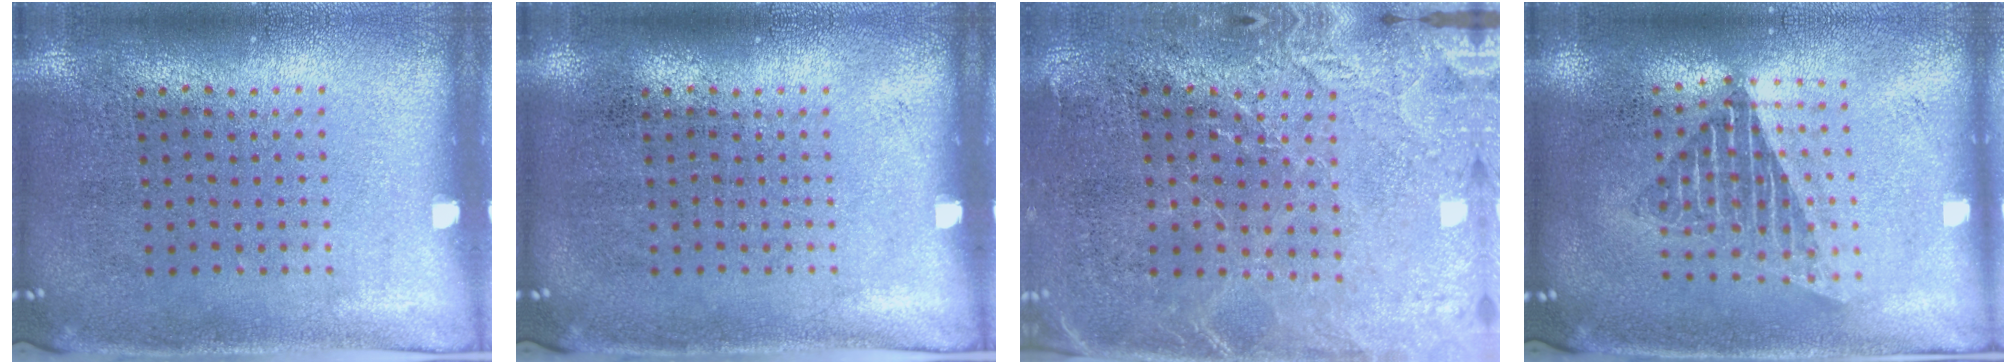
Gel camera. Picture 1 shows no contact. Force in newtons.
{"total": 0.0}
{"total": 2.8, "press": 2.6, "slide": 0.9}
{"total": 1.6, "press": 1.4, "slide": 0.9}